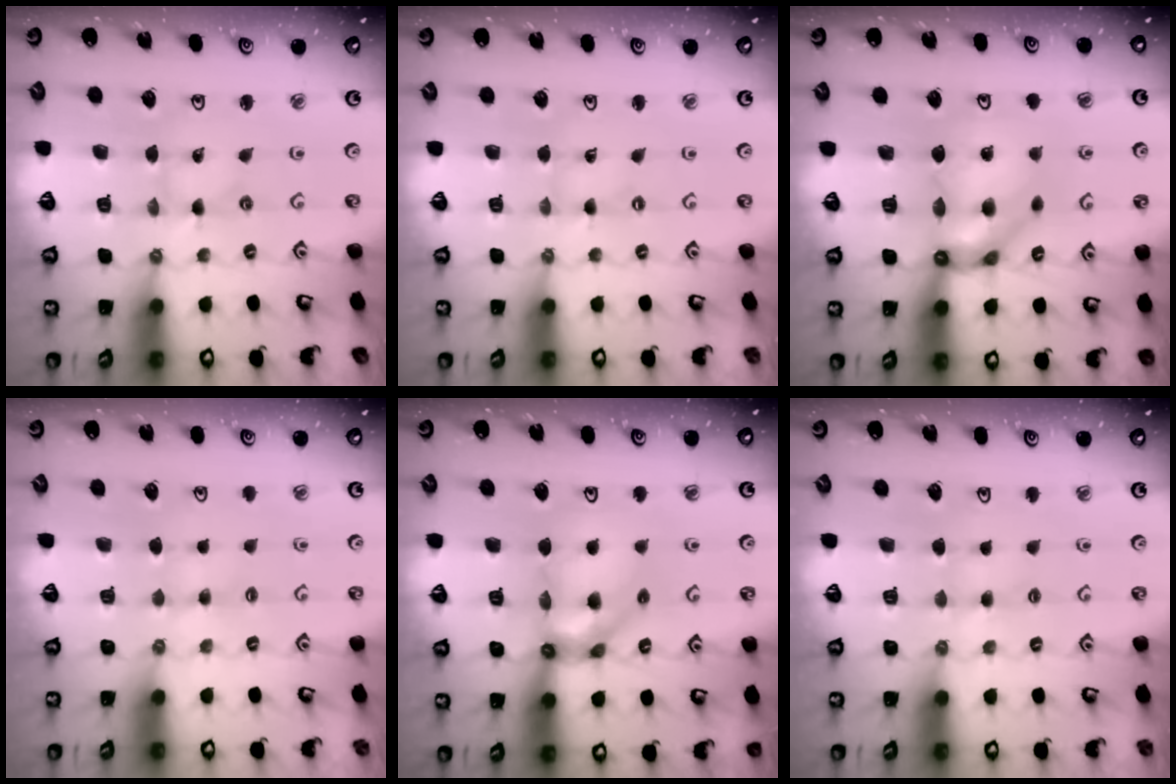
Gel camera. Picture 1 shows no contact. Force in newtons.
{"total": 0.0}
{"total": 10.6, "press": 10.6, "slide": 0.9}
{"total": 3.4, "press": 3.4, "slide": 0.5}
{"total": 12.1, "press": 12.0, "slide": 1.3}
{"total": 3.1, "press": 3.0, "slide": 0.5}